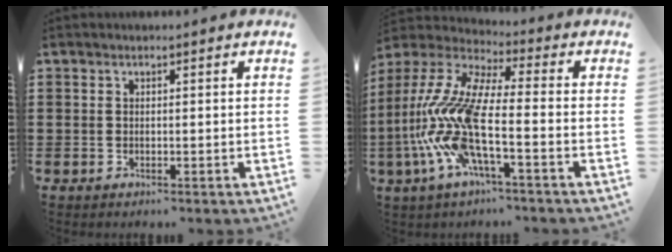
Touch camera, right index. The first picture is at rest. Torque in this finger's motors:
{"motor_torque": [2.14, 0.00, 1.05, 0.21]}